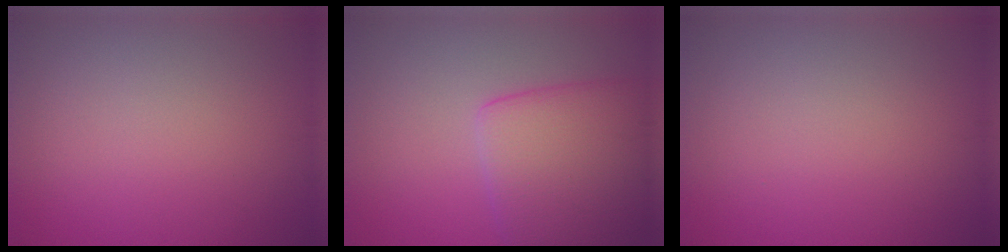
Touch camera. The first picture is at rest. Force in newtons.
{"total": 6.8, "press": 6.8, "slide": 0.2}
{"total": 0.0}